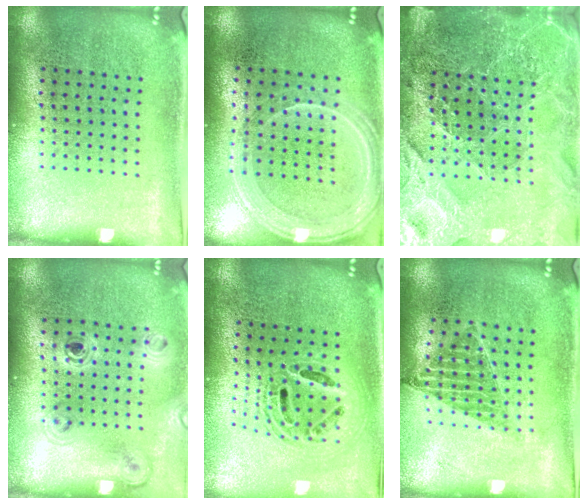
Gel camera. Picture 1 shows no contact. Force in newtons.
{"total": 1.3, "press": 1.3, "slide": 0.1}
{"total": 4.4, "press": 4.1, "slide": 1.7}
{"total": 1.1, "press": 1.0, "slide": 0.3}
{"total": 2.0, "press": 1.6, "slide": 1.3}
{"total": 1.0, "press": 0.9, "slide": 0.3}